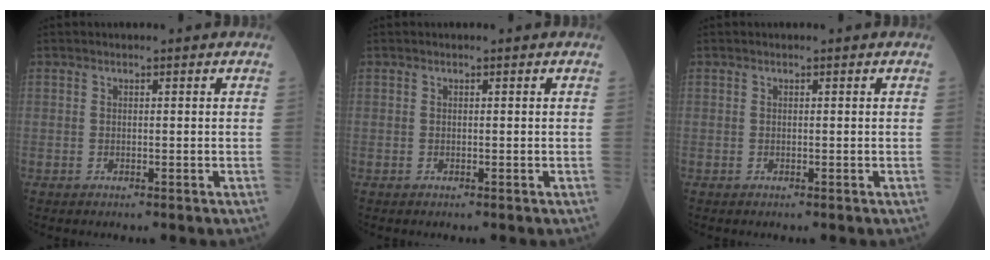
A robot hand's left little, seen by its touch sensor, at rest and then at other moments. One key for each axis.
{"total": 0.0}
{"total": 0.0}